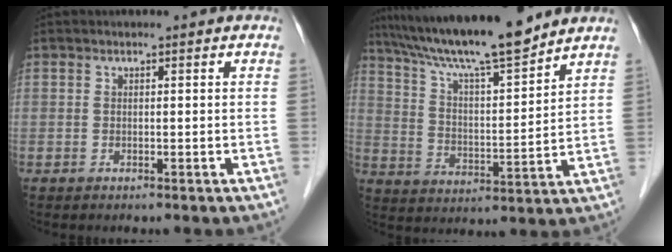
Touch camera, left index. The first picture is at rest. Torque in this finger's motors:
{"motor_torque": [1.21, -0.93, 0.56, 0.12]}